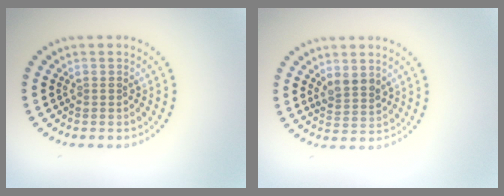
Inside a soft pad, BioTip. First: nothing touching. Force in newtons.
{"total": 2.2, "press": 2.1, "slide": 0.8}